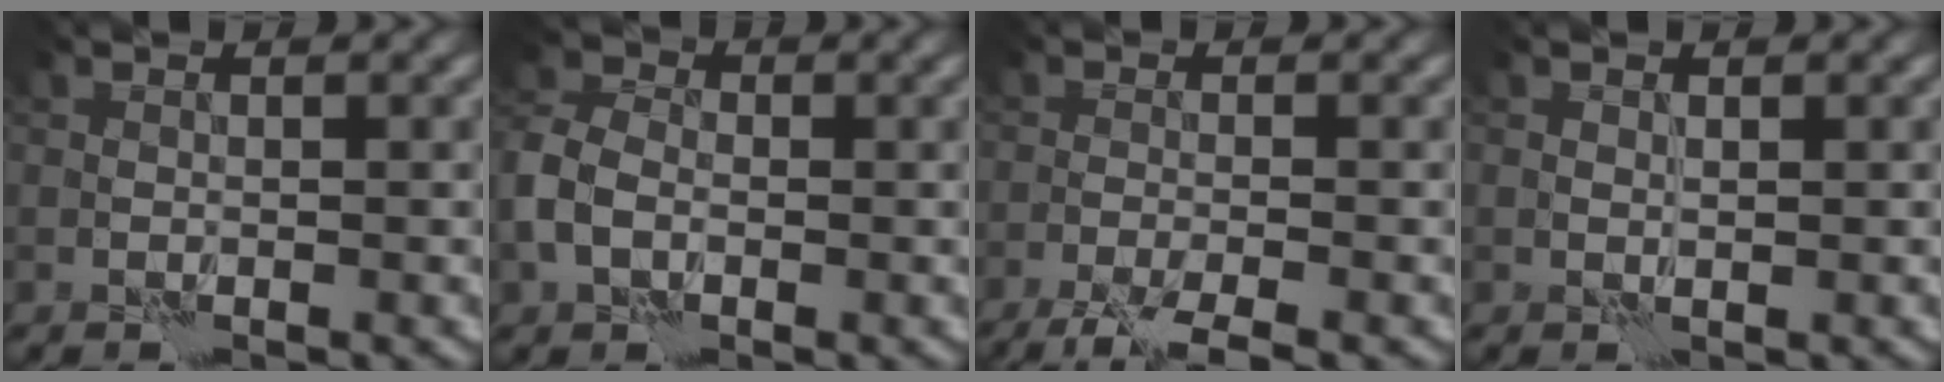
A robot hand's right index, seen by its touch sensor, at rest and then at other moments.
{"total": 4.2, "force": [-1.2, 3.0, 2.7], "torque": [-0.068, 0.002, -0.036]}
{"total": 4.7, "force": [-3.5, 0.5, 3.0], "torque": [-0.048, -0.017, -0.067]}
{"total": 0.5, "force": [0.4, 0.1, 0.2], "torque": [-0.004, -0.003, 0.008]}